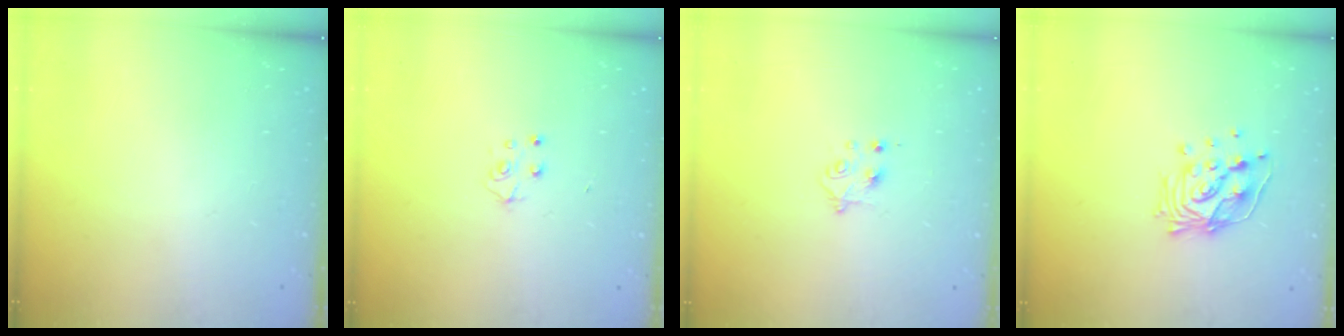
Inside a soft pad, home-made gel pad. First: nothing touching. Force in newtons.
{"total": 5.1, "press": 5.1, "slide": 0.5}
{"total": 4.1, "press": 4.1, "slide": 0.5}
{"total": 13.4, "press": 13.4, "slide": 1.6}